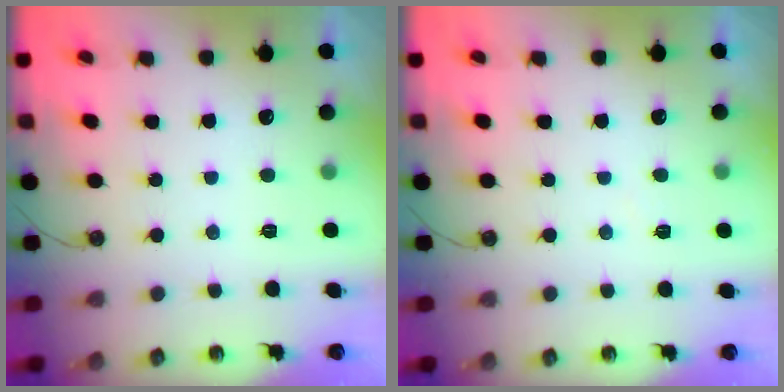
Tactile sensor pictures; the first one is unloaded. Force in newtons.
{"total": 3.9, "press": 3.8, "slide": 0.6}